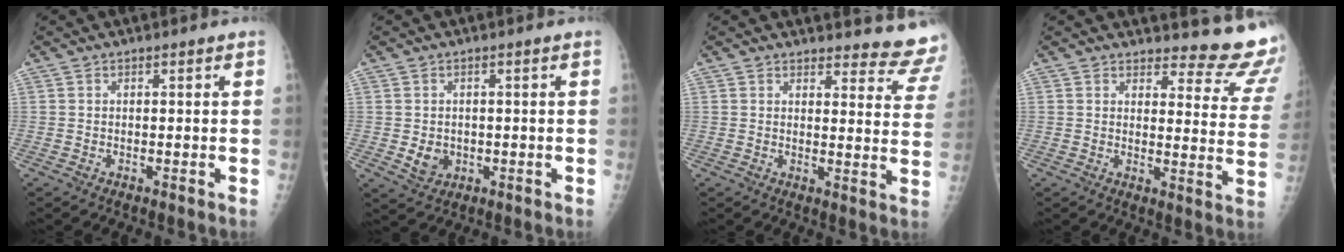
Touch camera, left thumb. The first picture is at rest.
{"total": 3.6, "force": [-0.4, 3.0, 1.9], "torque": [-0.018, -0.002, 0.005]}
{"total": 11.9, "force": [11.7, 1.8, 0.7], "torque": [0.034, -0.119, 0.100]}
{"total": 14.3, "force": [13.7, 3.0, 2.7], "torque": [0.009, -0.148, 0.132]}